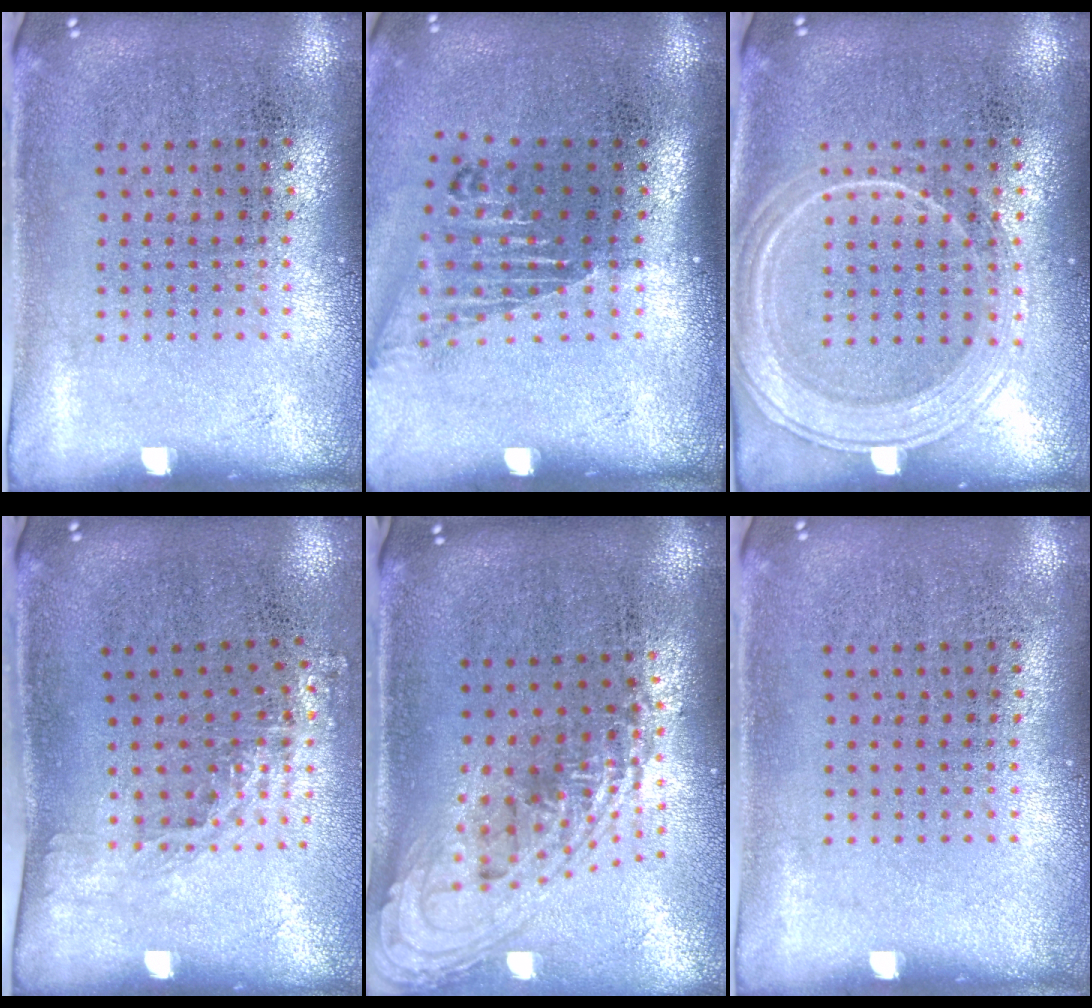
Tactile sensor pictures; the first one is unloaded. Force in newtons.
{"total": 1.6, "press": 1.3, "slide": 0.9}
{"total": 3.0, "press": 2.9, "slide": 0.5}
{"total": 1.4, "press": 1.1, "slide": 0.9}
{"total": 2.1, "press": 1.5, "slide": 1.4}
{"total": 0.0}